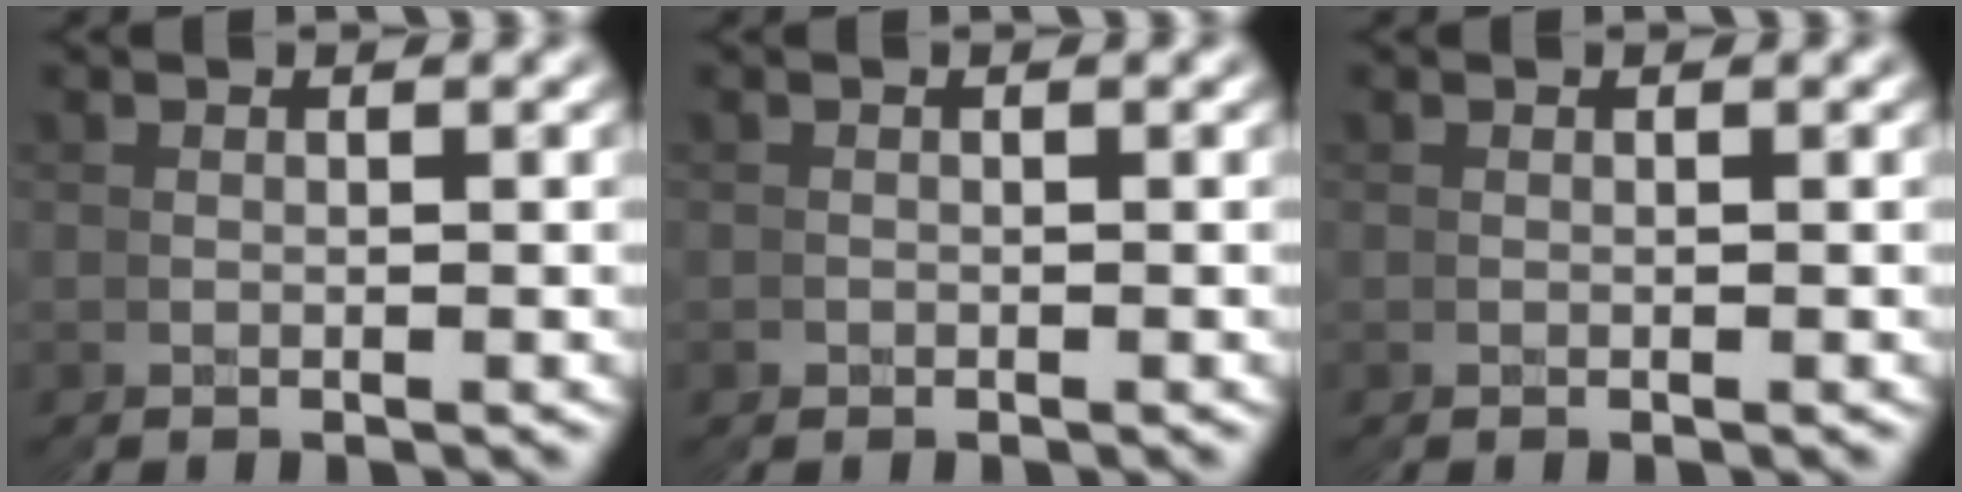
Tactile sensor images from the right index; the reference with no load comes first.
{"total": 0.8, "force": [-0.4, 0.5, -0.4], "torque": [0.007, -0.004, -0.005]}
{"total": 0.0}